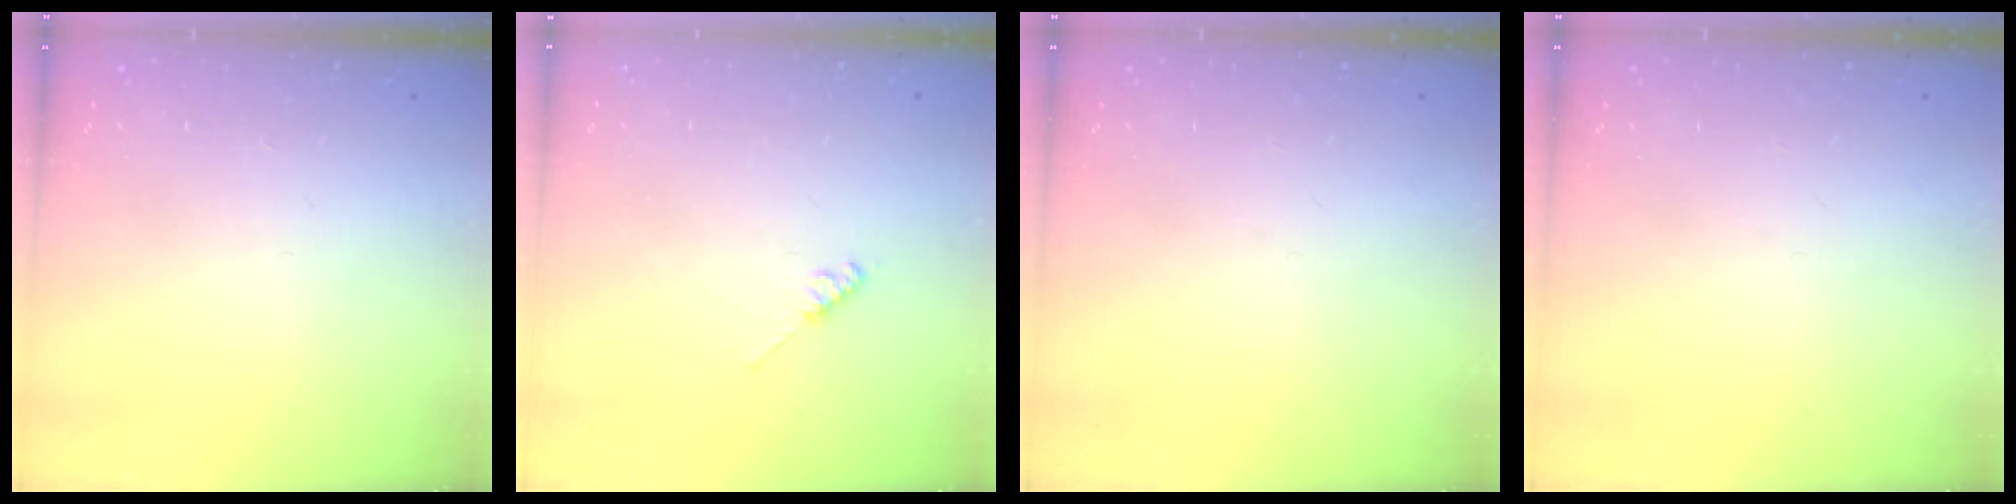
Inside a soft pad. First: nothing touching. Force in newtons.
{"total": 2.6, "press": 2.5, "slide": 0.4}
{"total": 0.0}
{"total": 0.0}